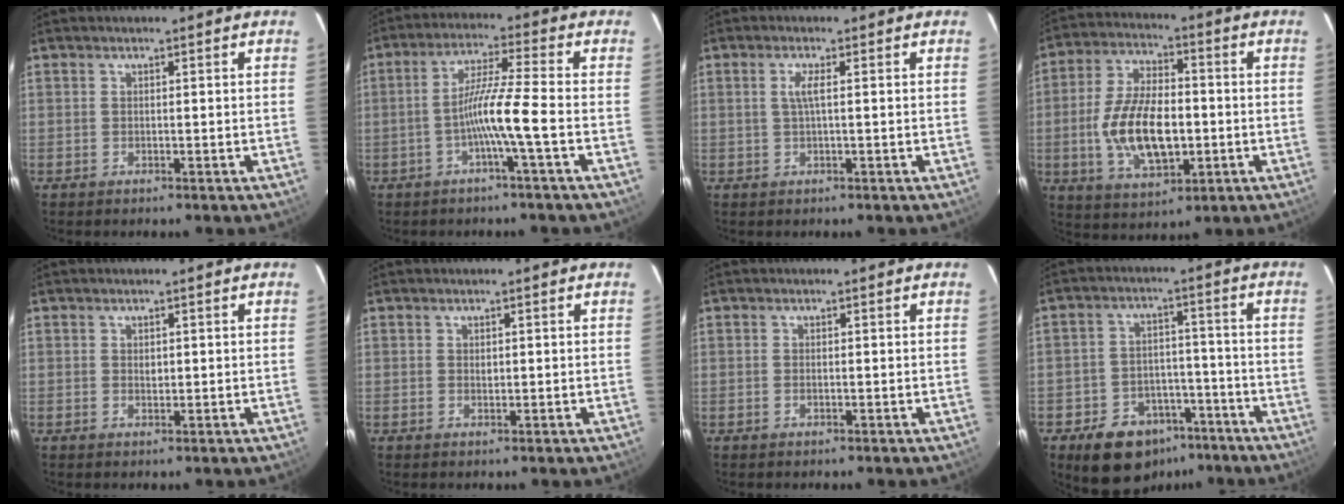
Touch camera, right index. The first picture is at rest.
{"total": 7.8, "force": [-2.8, -1.5, 7.2], "torque": [-0.144, 0.003, -0.053]}
{"total": 2.0, "force": [0.3, -0.1, 2.0], "torque": [-0.038, 0.003, 0.005]}
{"total": 14.8, "force": [-2.4, 7.4, 12.6], "torque": [-0.251, 0.001, -0.036]}
{"total": 0.9, "force": [0.2, 0.8, 0.5], "torque": [-0.006, 0.001, 0.004]}
{"total": 0.6, "force": [0.2, 0.5, 0.3], "torque": [-0.004, 0.001, 0.004]}
{"total": 0.5, "force": [-0.1, 0.3, 0.4], "torque": [-0.008, 0.001, -0.002]}
{"total": 12.8, "force": [-8.3, 8.6, 4.8], "torque": [-0.111, 0.027, -0.103]}